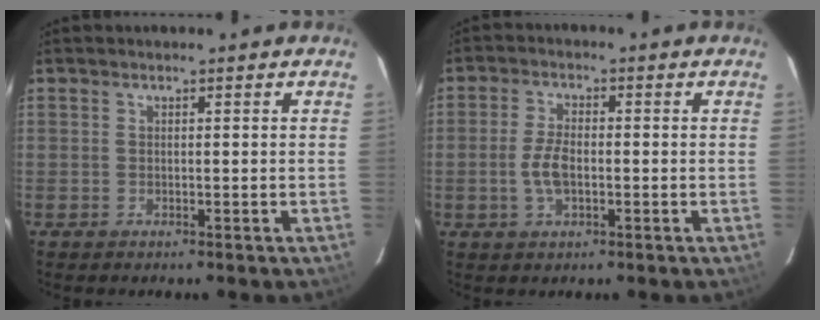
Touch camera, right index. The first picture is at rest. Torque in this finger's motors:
{"motor_torque": [0.85, -0.04, 0.20, 0.03]}